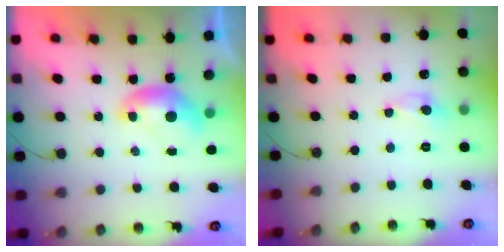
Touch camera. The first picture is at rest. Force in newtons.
{"total": 0.0}